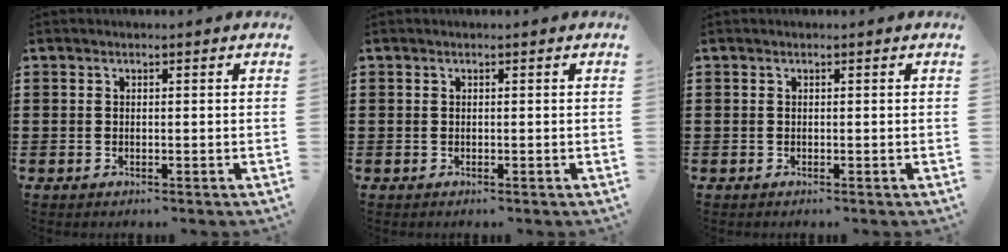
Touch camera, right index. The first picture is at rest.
{"total": 0.0}
{"total": 0.0}